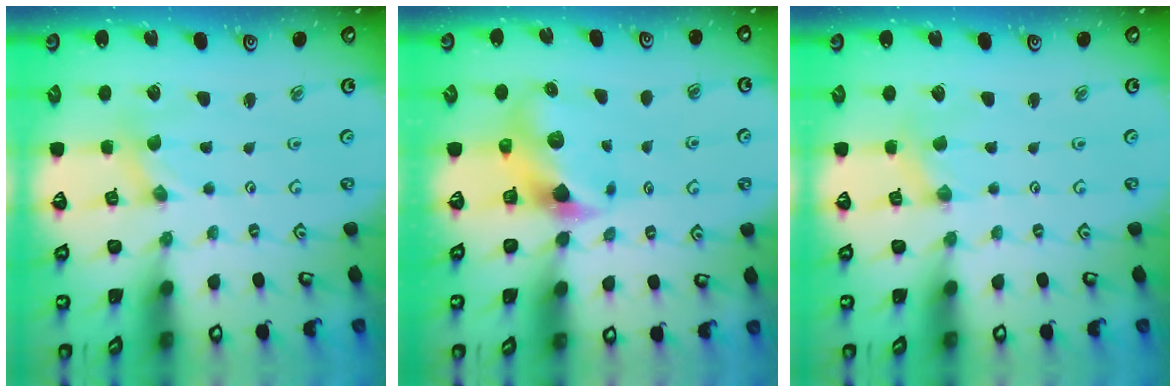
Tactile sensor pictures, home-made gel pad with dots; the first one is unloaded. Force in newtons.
{"total": 7.3, "press": 7.2, "slide": 1.2}
{"total": 0.5, "press": 0.5, "slide": 0.2}